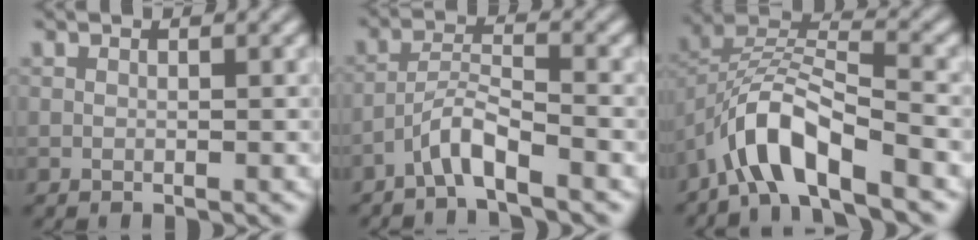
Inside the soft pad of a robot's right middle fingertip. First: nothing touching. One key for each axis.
{"total": 3.0, "fx": -2.4, "fy": 0.2, "fz": 1.8, "tx": -0.034, "ty": 0.013, "tz": -0.051}
{"total": 6.8, "fx": -4.4, "fy": 2.2, "fz": 4.7, "tx": -0.084, "ty": 0.008, "tz": -0.085}